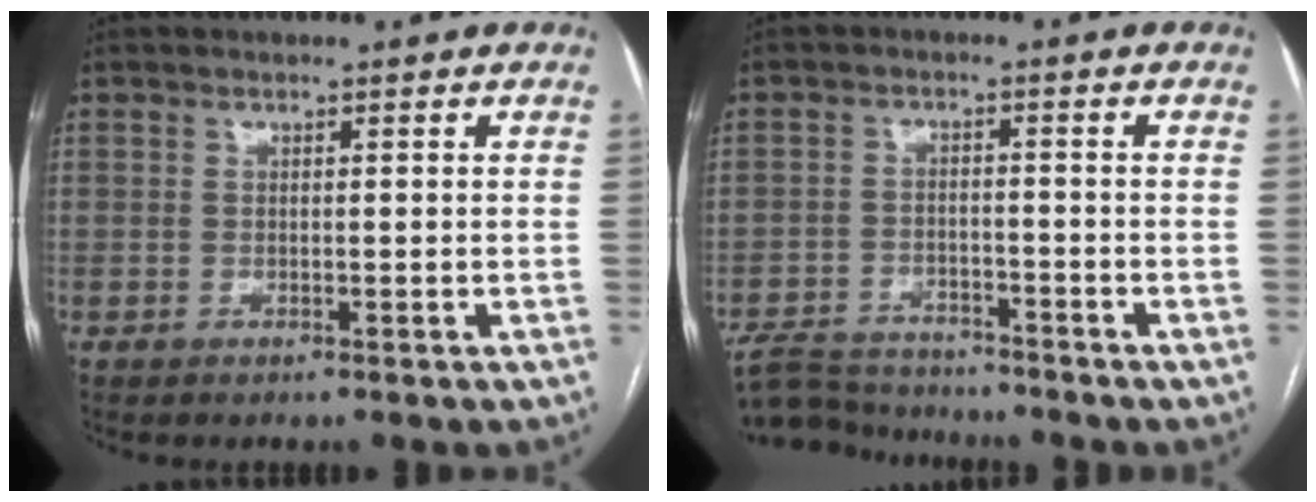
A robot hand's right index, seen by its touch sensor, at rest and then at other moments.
{"total": 8.1, "force": [-7.8, 1.7, 1.2], "torque": [-0.023, -0.001, -0.132]}